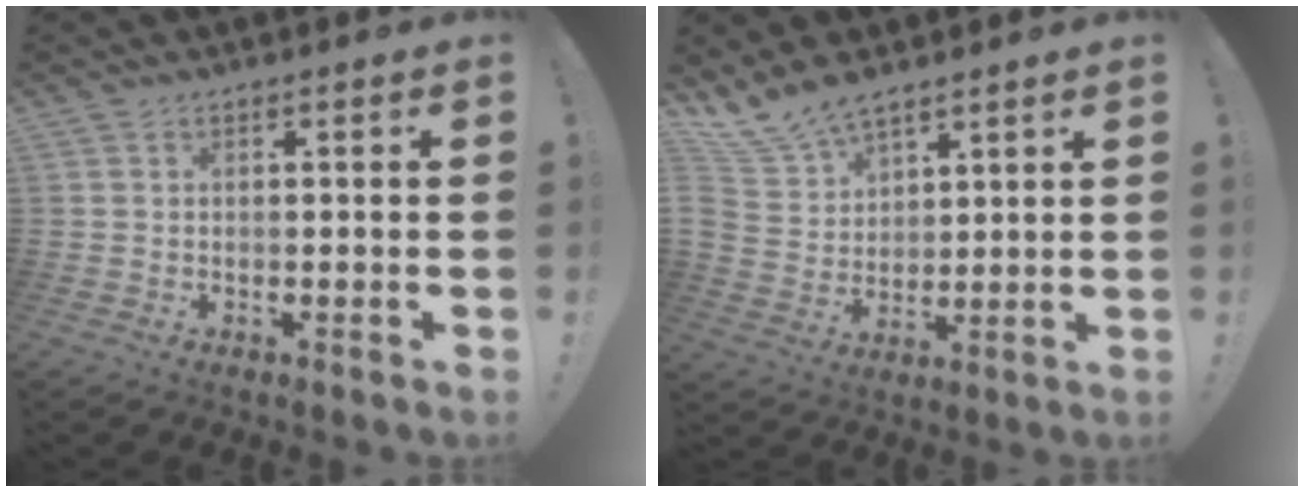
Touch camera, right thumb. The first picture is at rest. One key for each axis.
{"total": 10.6, "fx": 8.8, "fy": 5.0, "fz": 3.1, "tx": -0.078, "ty": -0.058, "tz": 0.175}